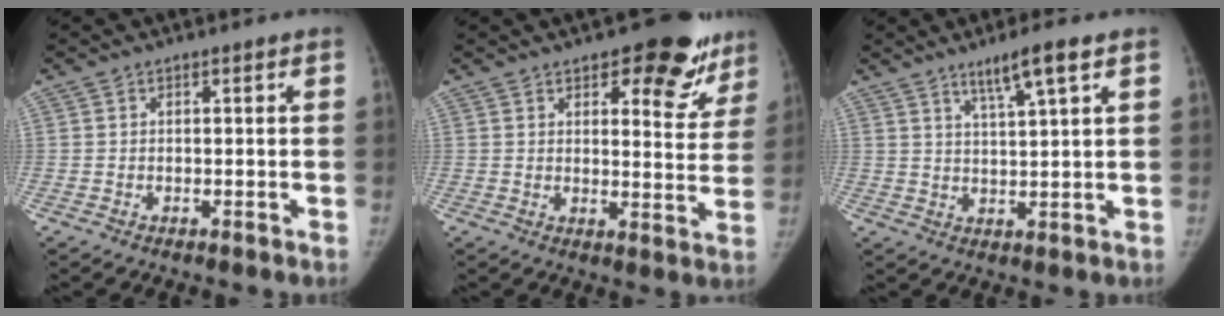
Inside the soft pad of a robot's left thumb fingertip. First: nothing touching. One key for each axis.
{"total": 13.3, "fx": 8.6, "fy": 5.8, "fz": 8.3, "tx": -0.042, "ty": -0.048, "tz": 0.102}
{"total": 6.0, "fx": 3.8, "fy": 0.1, "fz": 4.7, "tx": -0.086, "ty": -0.020, "tz": 0.070}